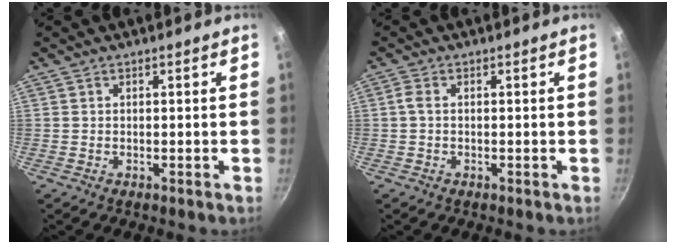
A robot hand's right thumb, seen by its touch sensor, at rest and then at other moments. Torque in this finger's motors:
{"motor_torque": [-0.21, 0.08, 0.35, 0.20, 0.19]}